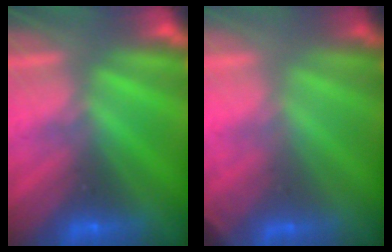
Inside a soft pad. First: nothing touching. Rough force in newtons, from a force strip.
{"total": 2.0}